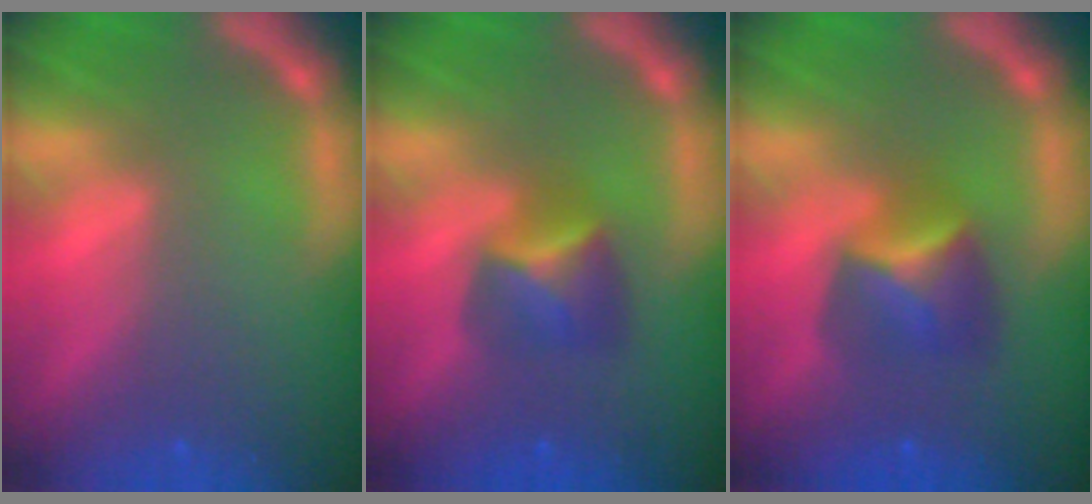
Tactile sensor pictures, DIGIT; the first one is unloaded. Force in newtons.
{"total": 3.4}
{"total": 4.0}